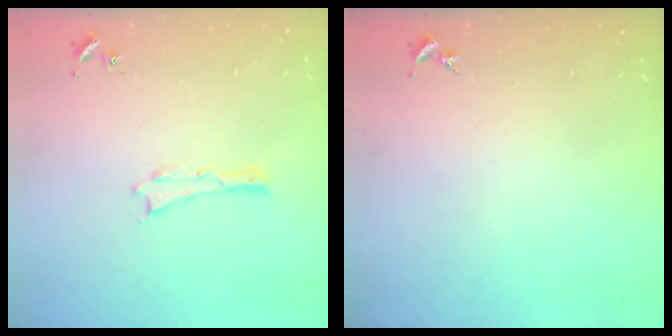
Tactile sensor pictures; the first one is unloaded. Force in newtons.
{"total": 0.0}